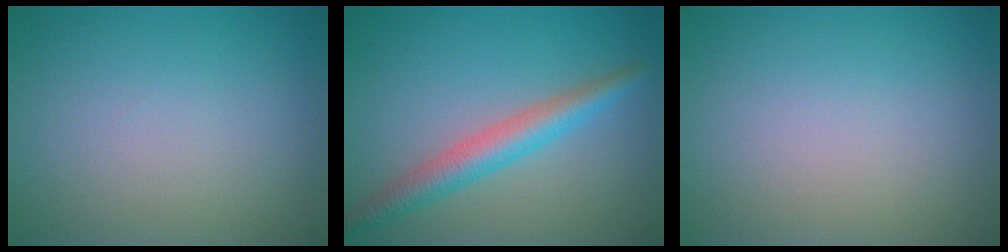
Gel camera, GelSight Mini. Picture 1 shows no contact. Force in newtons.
{"total": 3.8, "press": 3.8, "slide": 0.1}
{"total": 0.0}